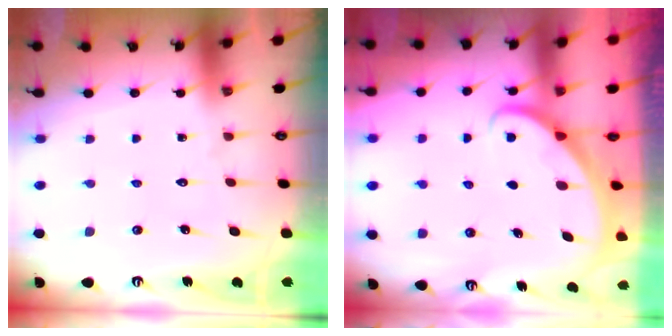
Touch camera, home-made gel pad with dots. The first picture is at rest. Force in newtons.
{"total": 2.3, "press": 2.3, "slide": 0.1}